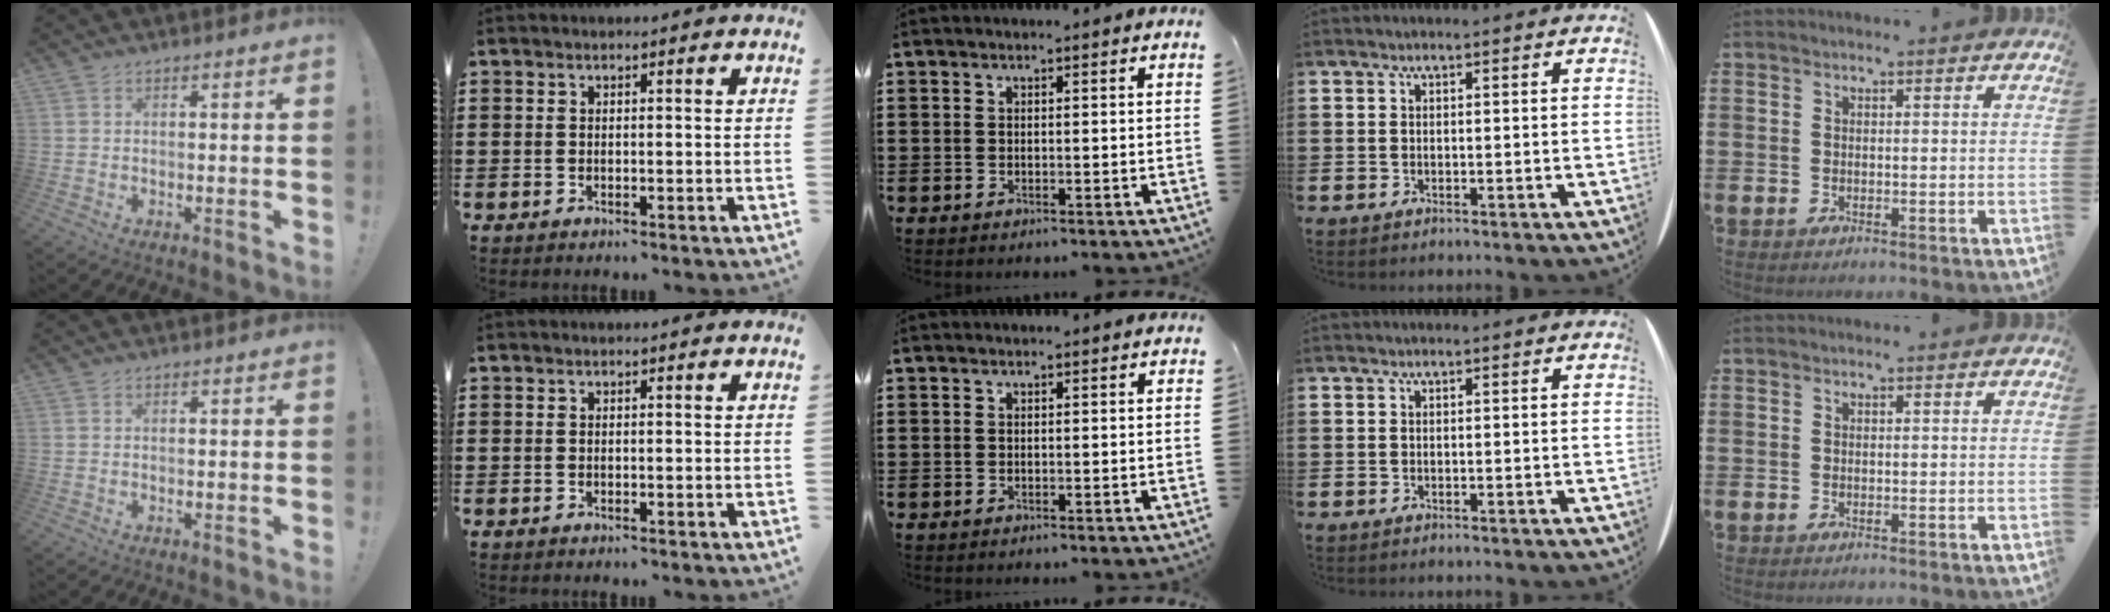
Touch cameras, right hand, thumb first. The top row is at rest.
{}